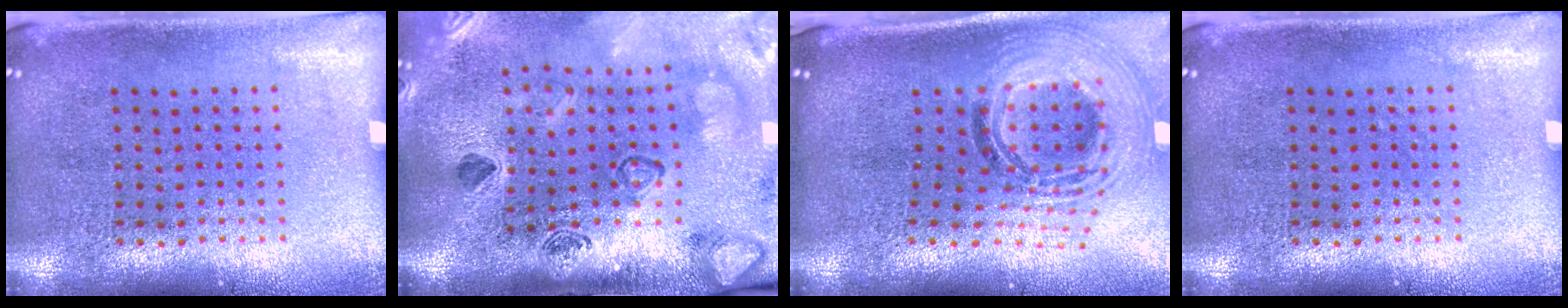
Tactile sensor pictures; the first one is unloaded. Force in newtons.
{"total": 2.8, "press": 2.5, "slide": 1.3}
{"total": 2.1, "press": 1.6, "slide": 1.3}
{"total": 0.0}